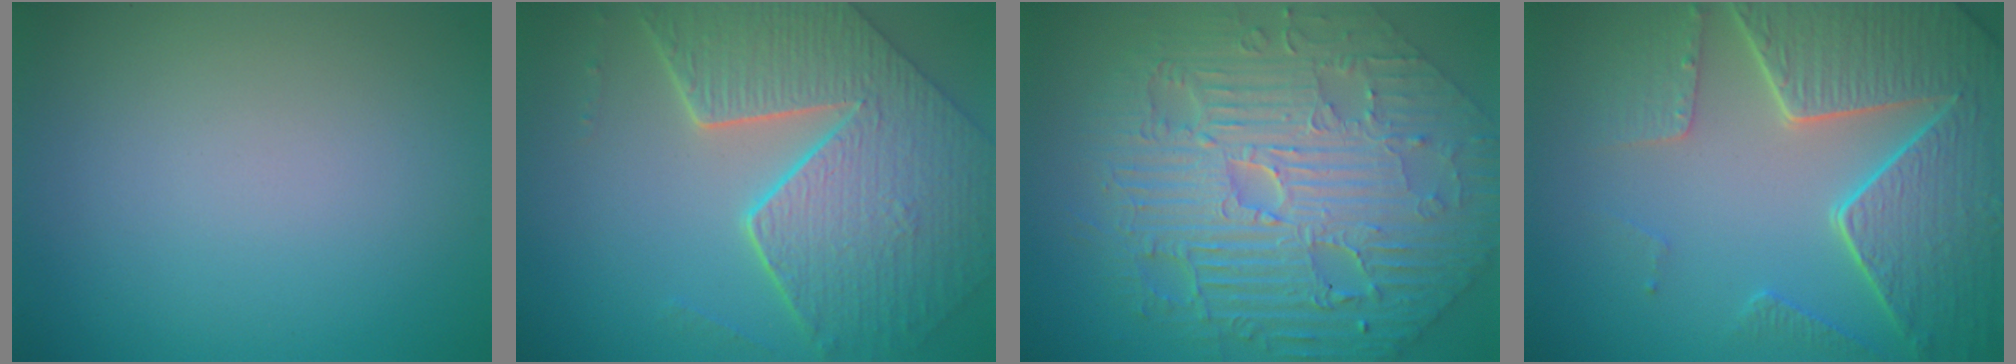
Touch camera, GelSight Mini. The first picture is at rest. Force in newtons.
{"total": 9.1, "press": 6.5, "slide": 6.3}
{"total": 11.7, "press": 7.8, "slide": 8.7}
{"total": 8.3, "press": 6.2, "slide": 5.6}